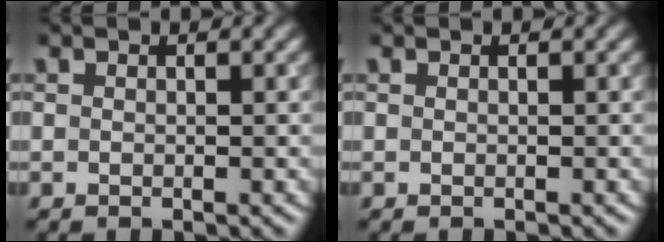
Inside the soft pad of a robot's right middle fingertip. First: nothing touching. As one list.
[{"total": 0.0}]